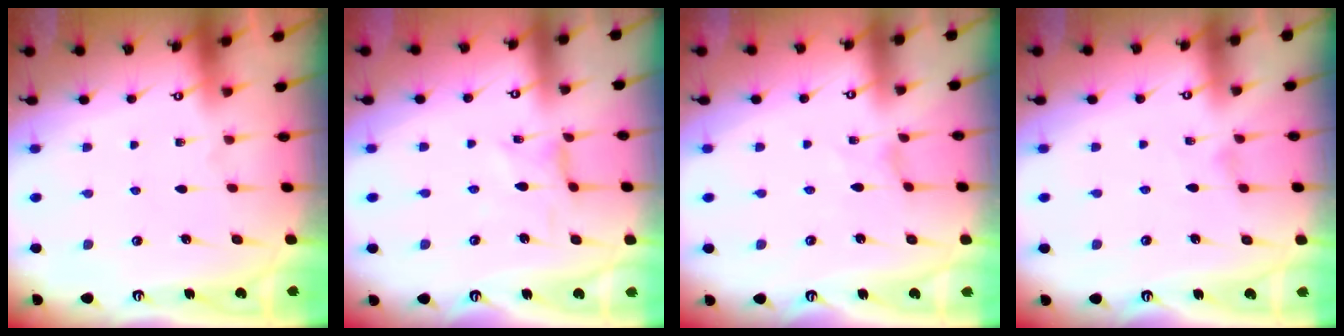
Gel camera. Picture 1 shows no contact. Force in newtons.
{"total": 1.1, "press": 1.0, "slide": 0.3}
{"total": 0.0}
{"total": 0.0}